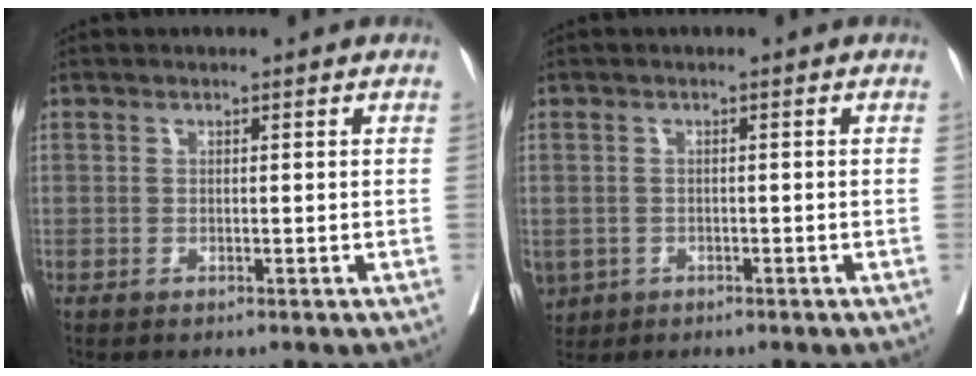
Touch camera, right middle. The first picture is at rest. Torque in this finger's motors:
{"motor_torque": [1.47, -0.67, 1.05, 0.21]}